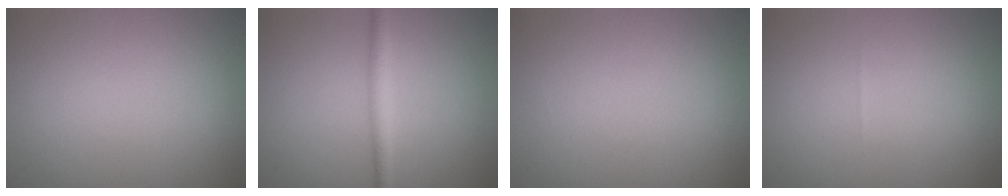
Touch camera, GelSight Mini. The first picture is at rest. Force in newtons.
{"total": 2.0, "press": 2.0, "slide": 0.0}
{"total": 0.0}
{"total": 0.0}